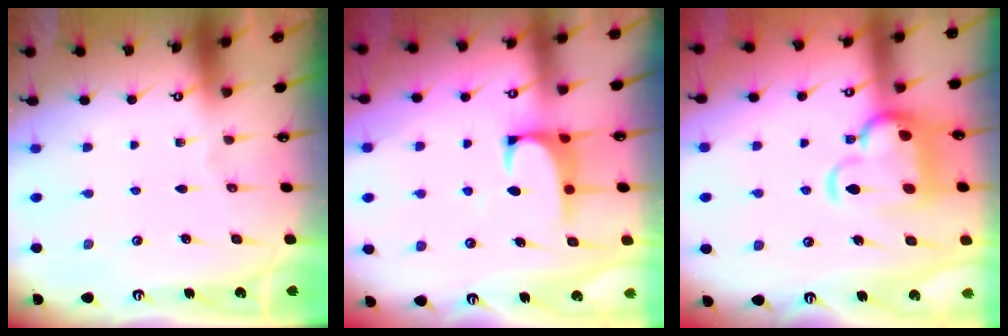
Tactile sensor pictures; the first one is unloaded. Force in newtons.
{"total": 1.2, "press": 1.0, "slide": 0.5}
{"total": 7.6, "press": 7.5, "slide": 1.3}